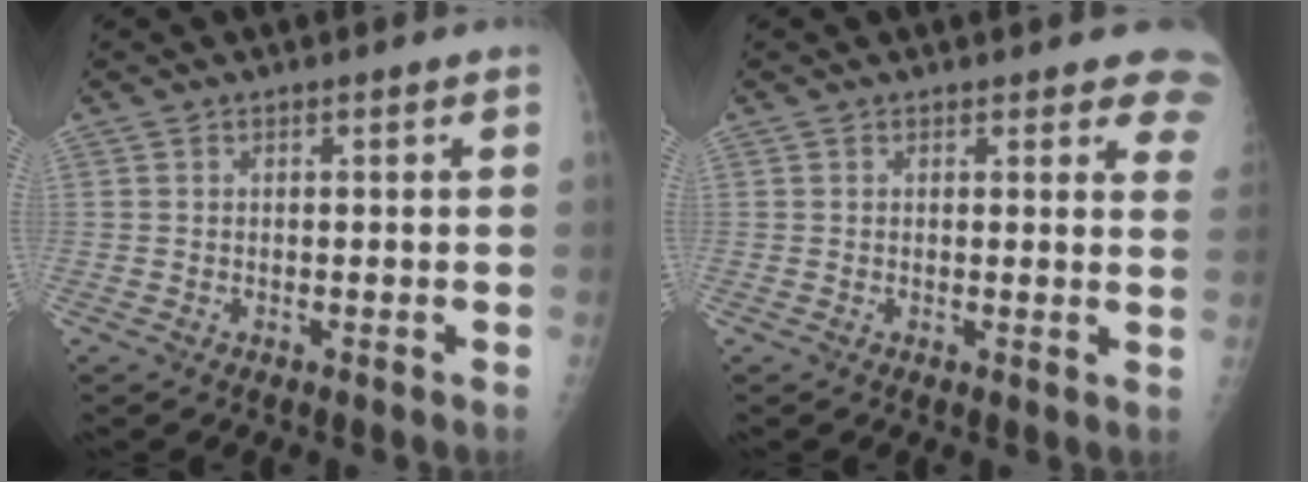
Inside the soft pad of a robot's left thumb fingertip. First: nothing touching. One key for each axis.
{"total": 6.7, "fx": 5.7, "fy": 2.3, "fz": 2.6, "tx": 0.011, "ty": -0.022, "tz": 0.042}